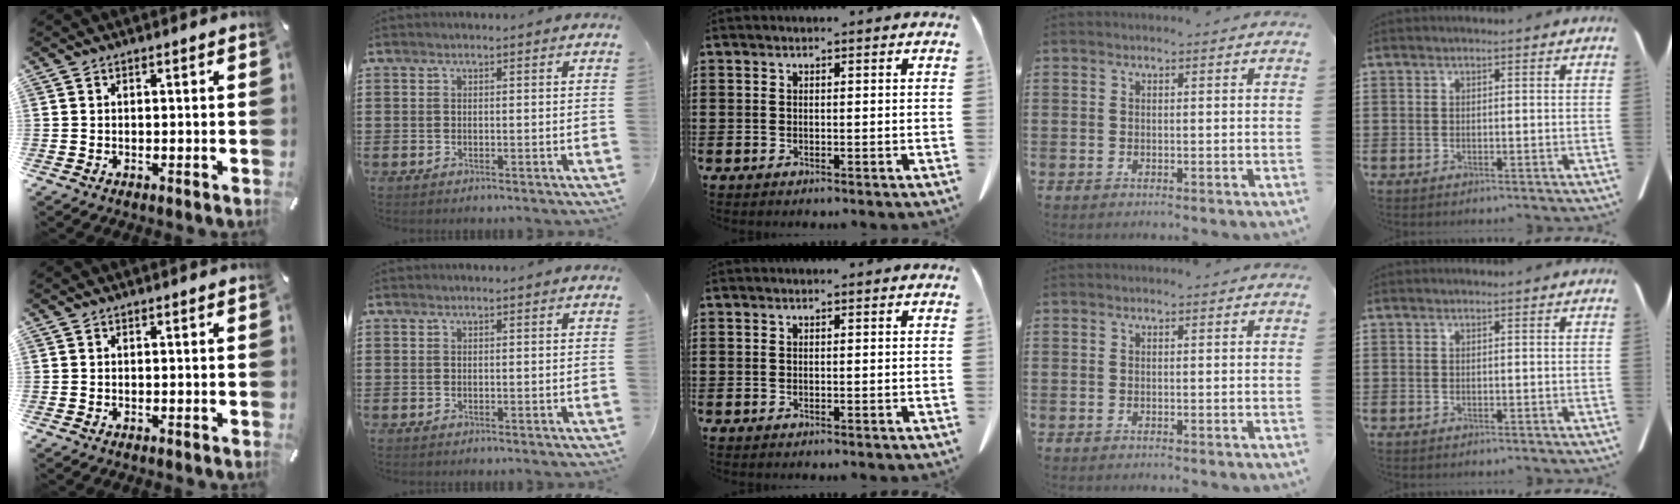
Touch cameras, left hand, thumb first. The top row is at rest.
{}